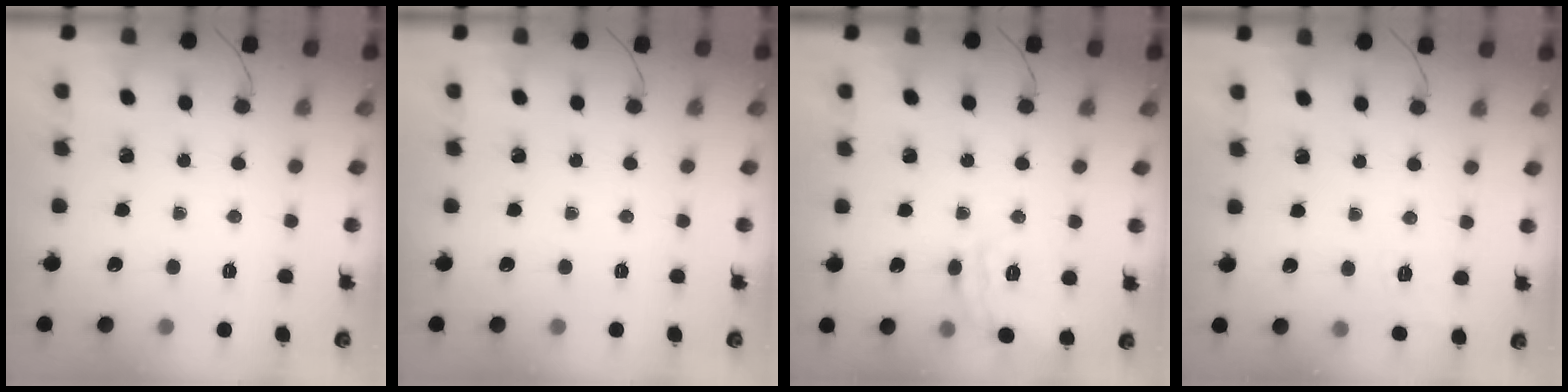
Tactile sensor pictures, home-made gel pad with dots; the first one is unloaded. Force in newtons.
{"total": 0.0}
{"total": 14.6, "press": 14.6, "slide": 0.9}
{"total": 3.7, "press": 2.9, "slide": 2.2}